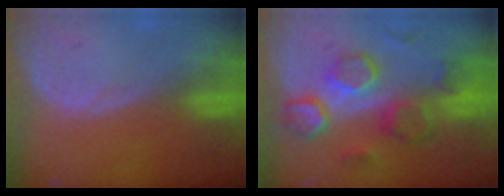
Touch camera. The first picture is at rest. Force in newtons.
{"total": 10.5, "press": 9.2, "slide": 5.1}